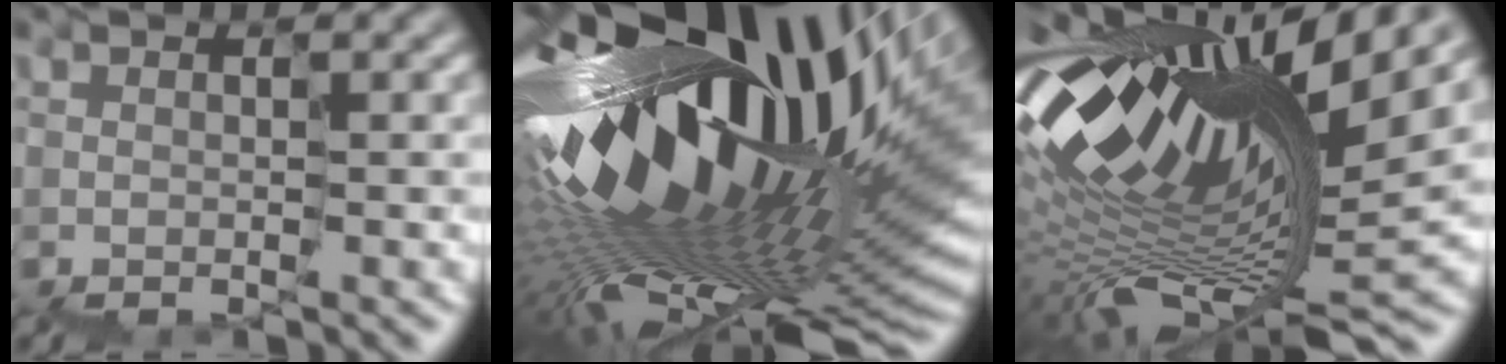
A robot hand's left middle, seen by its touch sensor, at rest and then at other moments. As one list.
[{"total": 15.6, "force": [3.2, 6.0, 14.0], "torque": [-0.220, -0.022, 0.067]}, {"total": 13.8, "force": [3.0, 4.8, 12.6], "torque": [-0.235, -0.015, 0.060]}]